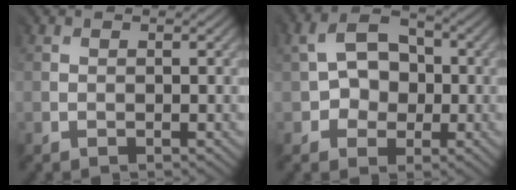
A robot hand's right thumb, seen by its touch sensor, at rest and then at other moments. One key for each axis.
{"total": 4.3, "fx": -0.1, "fy": 4.0, "fz": 1.7, "tx": -0.023, "ty": 0.010, "tz": -0.012}